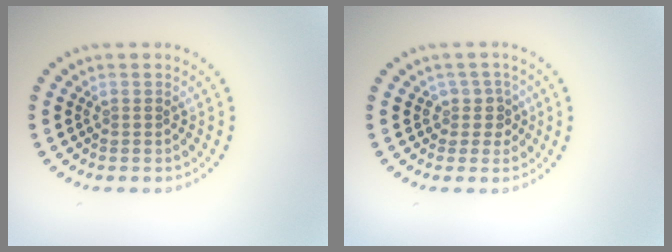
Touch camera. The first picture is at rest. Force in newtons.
{"total": 1.8, "press": 1.4, "slide": 1.2}